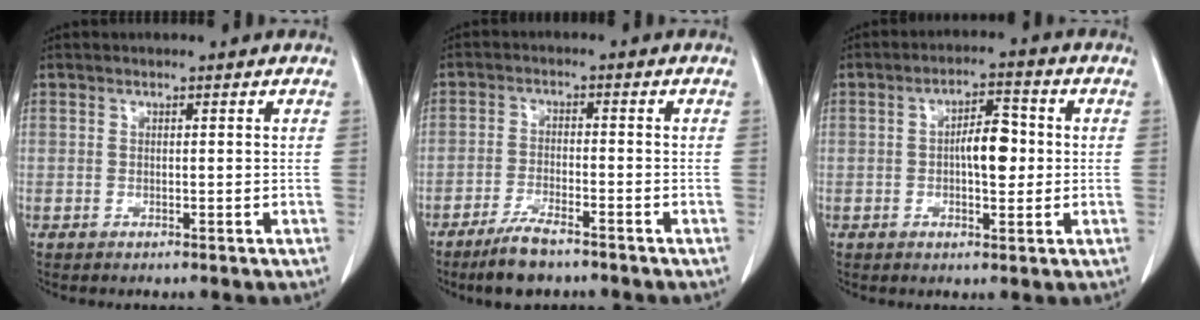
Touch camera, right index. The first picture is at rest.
{"total": 5.9, "force": [-4.6, 1.2, 3.5], "torque": [-0.074, -0.010, -0.082]}
{"total": 5.8, "force": [-0.2, 2.2, 5.4], "torque": [-0.090, 0.014, -0.004]}